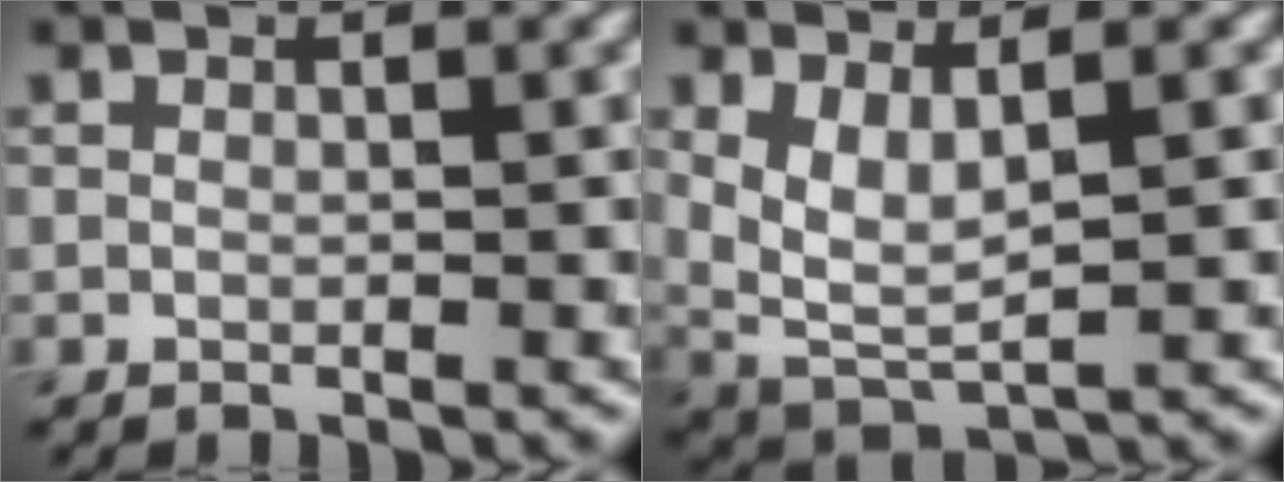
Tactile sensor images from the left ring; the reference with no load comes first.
{"total": 4.0, "force": [1.1, 1.6, 3.5], "torque": [-0.079, -0.013, 0.029]}